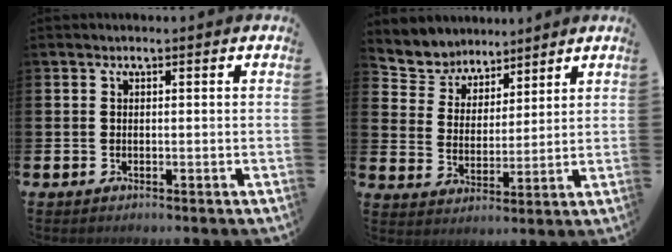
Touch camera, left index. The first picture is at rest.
{"total": 5.4, "force": [4.9, 2.2, -0.9], "torque": [-0.016, -0.038, 0.086]}